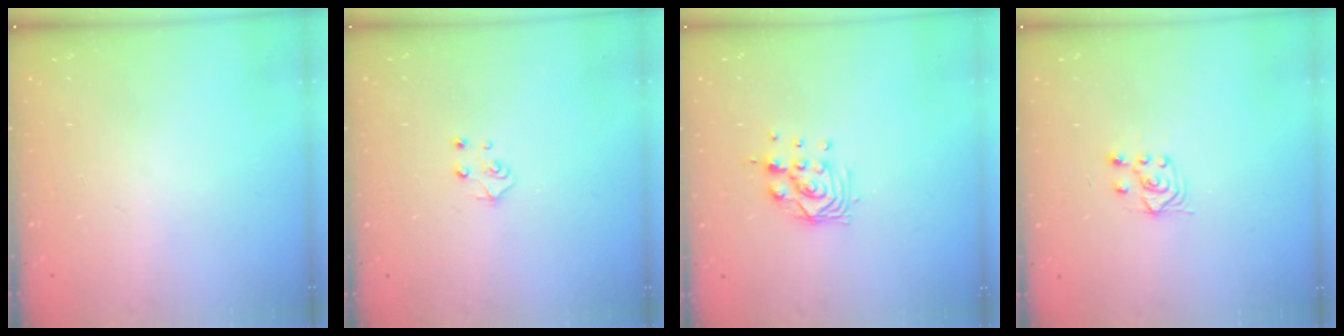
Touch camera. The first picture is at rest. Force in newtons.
{"total": 4.5, "press": 4.4, "slide": 0.4}
{"total": 8.5, "press": 8.5, "slide": 0.8}
{"total": 3.9, "press": 3.8, "slide": 0.9}